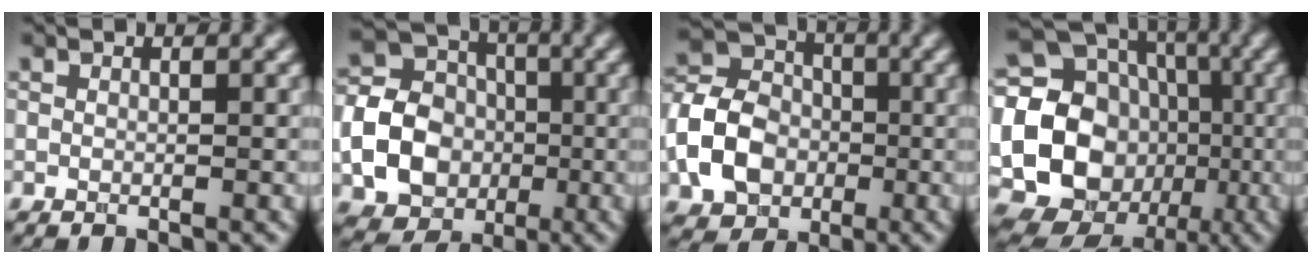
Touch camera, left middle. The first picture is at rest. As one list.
[{"total": 7.9, "force": [-1.6, 6.6, 4.2], "torque": [-0.084, 0.001, -0.039]}, {"total": 7.2, "force": [-1.9, 5.7, 4.0], "torque": [-0.083, 0.009, -0.051]}, {"total": 23.5, "force": [-3.1, 21.4, 9.3], "torque": [-0.205, -0.003, -0.099]}]